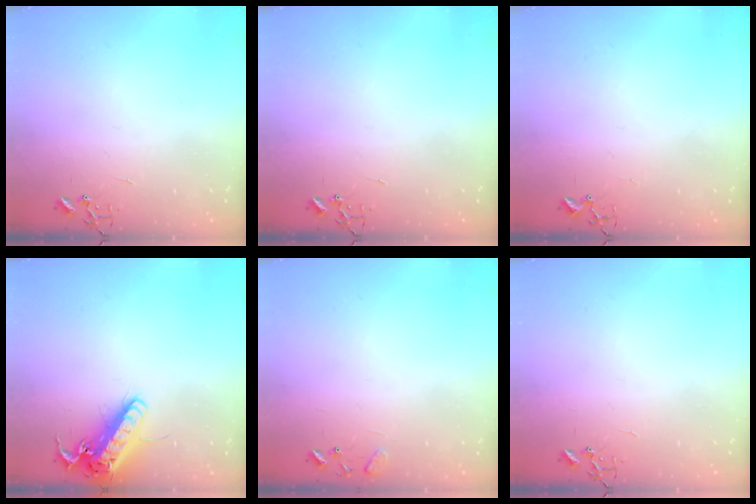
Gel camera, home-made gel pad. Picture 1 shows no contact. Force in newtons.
{"total": 0.0}
{"total": 3.3, "press": 3.3, "slide": 0.5}
{"total": 16.4, "press": 16.1, "slide": 3.2}
{"total": 7.7, "press": 7.7, "slide": 0.6}
{"total": 0.0}